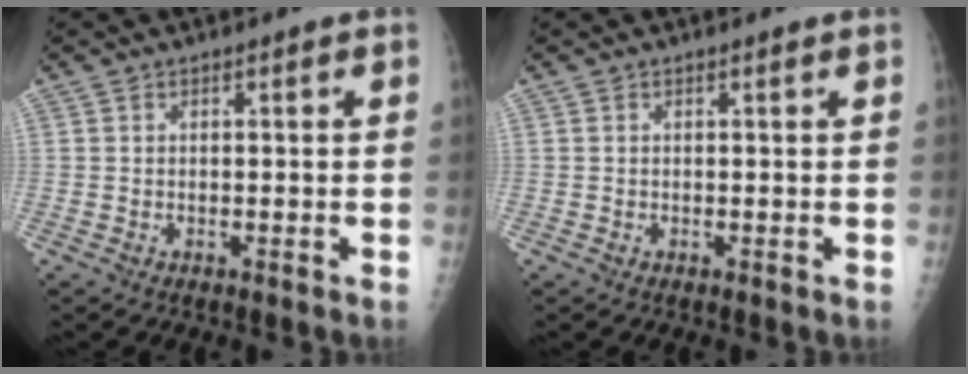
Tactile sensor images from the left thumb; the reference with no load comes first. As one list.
[{"total": 0.0}]